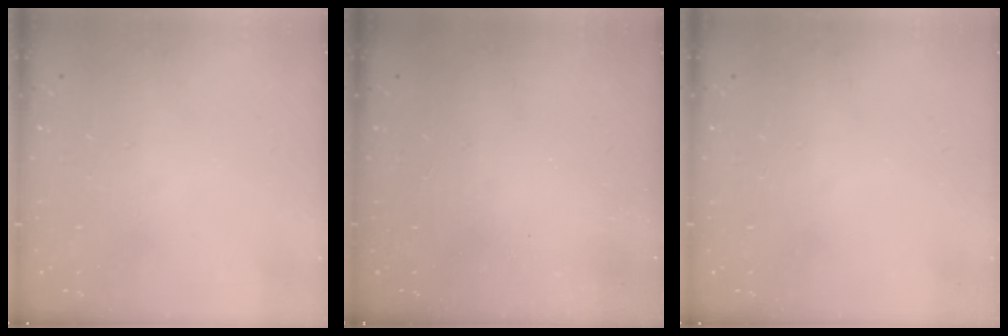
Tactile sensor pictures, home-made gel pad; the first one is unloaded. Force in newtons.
{"total": 2.5, "press": 2.4, "slide": 0.8}
{"total": 0.0}